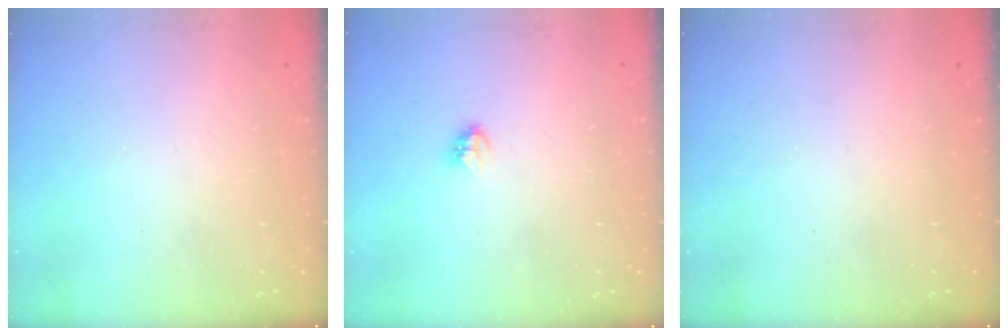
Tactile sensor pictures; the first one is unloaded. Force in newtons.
{"total": 2.7, "press": 2.7, "slide": 0.3}
{"total": 0.0}